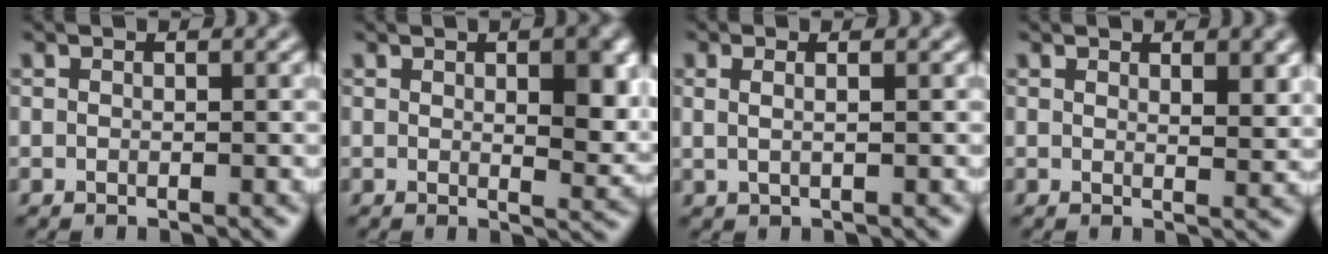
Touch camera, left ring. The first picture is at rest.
{"total": 6.1, "force": [1.8, 2.1, 5.5], "torque": [-0.061, -0.003, 0.033]}
{"total": 2.2, "force": [0.8, 1.0, 1.7], "torque": [-0.019, -0.002, -0.004]}
{"total": 2.8, "force": [1.6, 0.8, 2.1], "torque": [-0.025, -0.004, 0.029]}